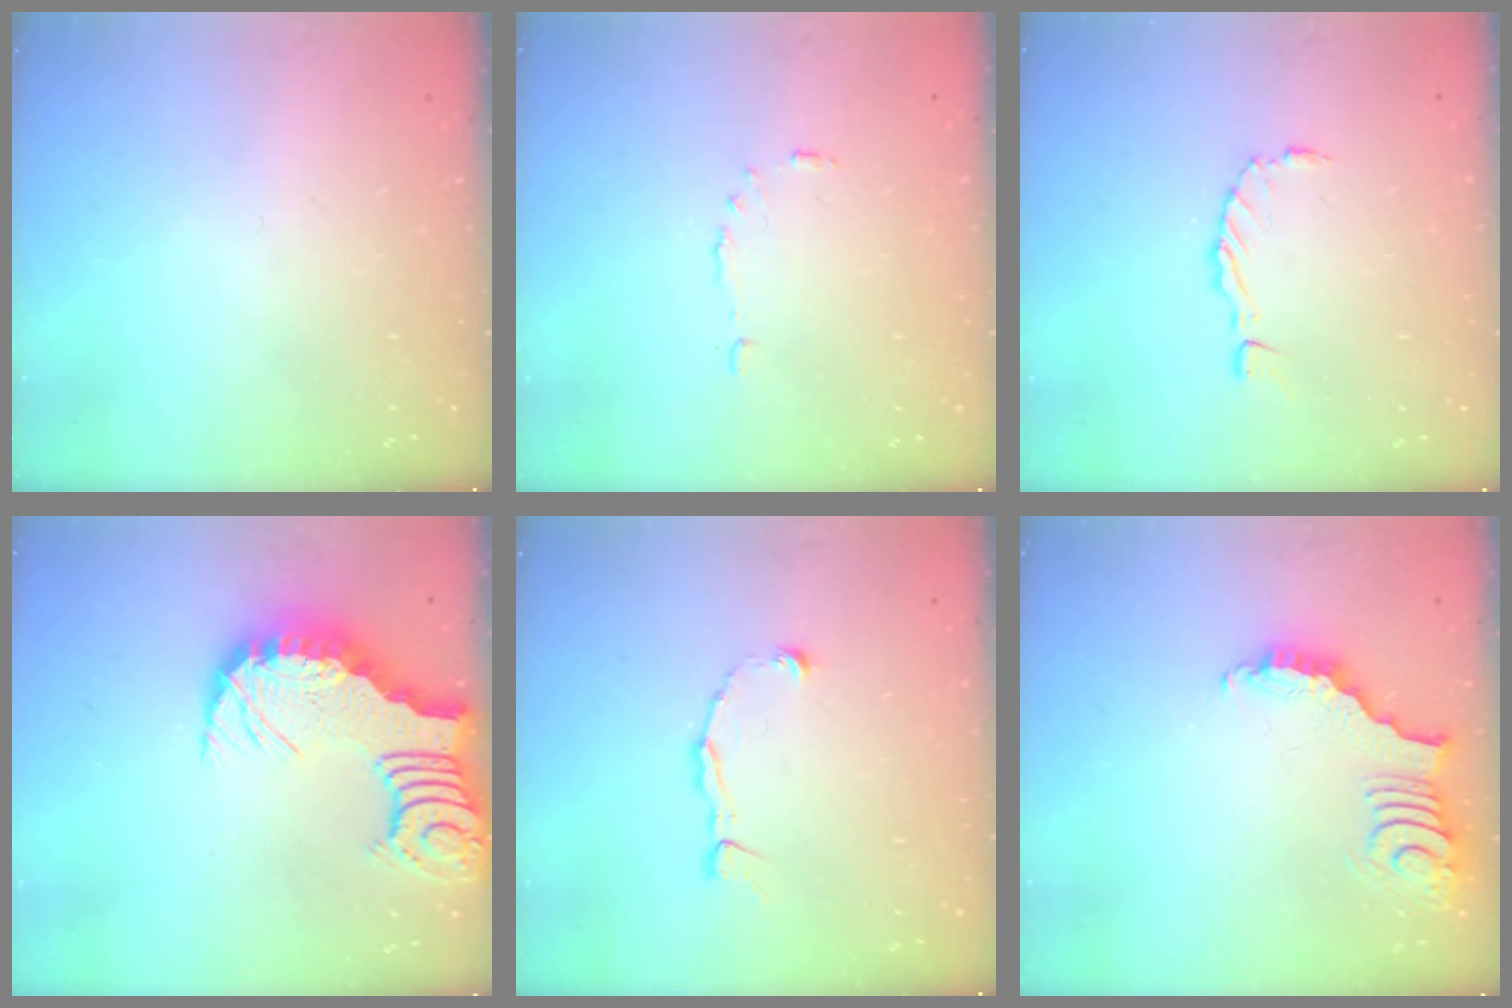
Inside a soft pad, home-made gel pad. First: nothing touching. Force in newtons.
{"total": 3.6, "press": 3.6, "slide": 0.4}
{"total": 0.0}
{"total": 6.5, "press": 6.4, "slide": 0.8}
{"total": 2.5, "press": 2.5, "slide": 0.2}
{"total": 3.9, "press": 3.9, "slide": 0.5}